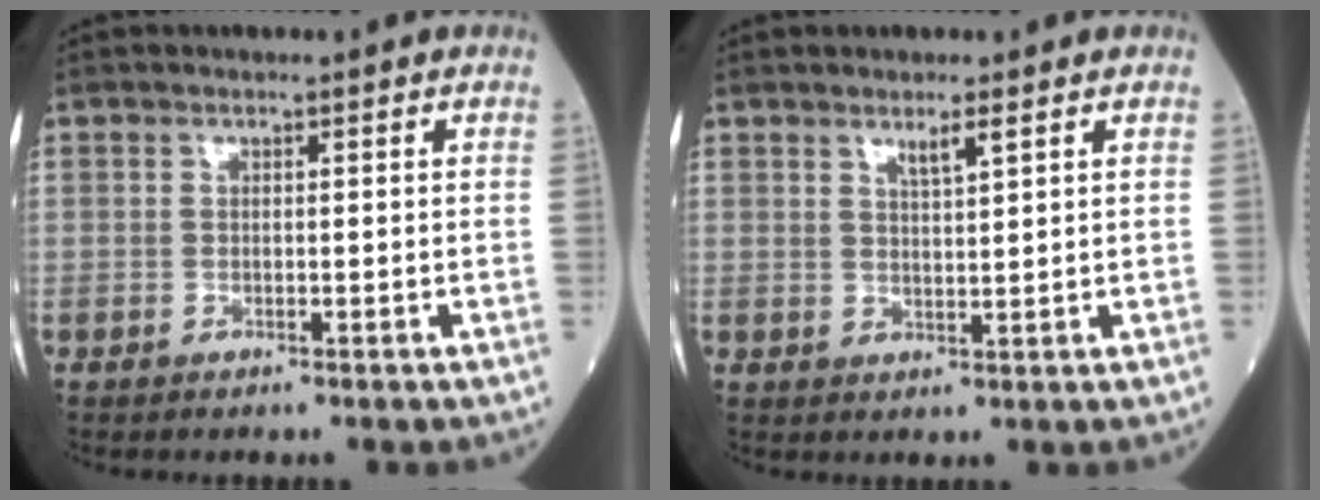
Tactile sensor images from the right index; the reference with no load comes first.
{"total": 2.4, "force": [1.6, 0.0, 1.8], "torque": [-0.036, -0.003, 0.030]}